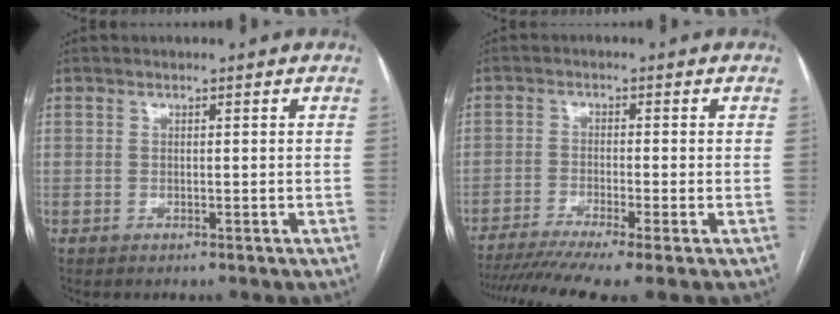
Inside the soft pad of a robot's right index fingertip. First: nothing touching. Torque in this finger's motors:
{"motor_torque": [1.37, -0.78, 0.52, 0.12]}